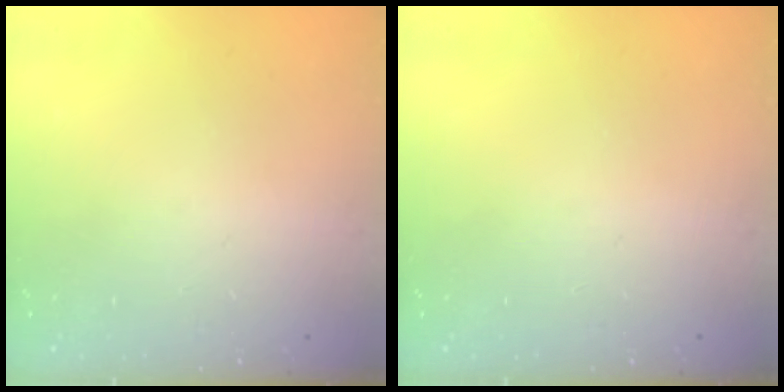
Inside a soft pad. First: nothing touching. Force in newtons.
{"total": 0.0}